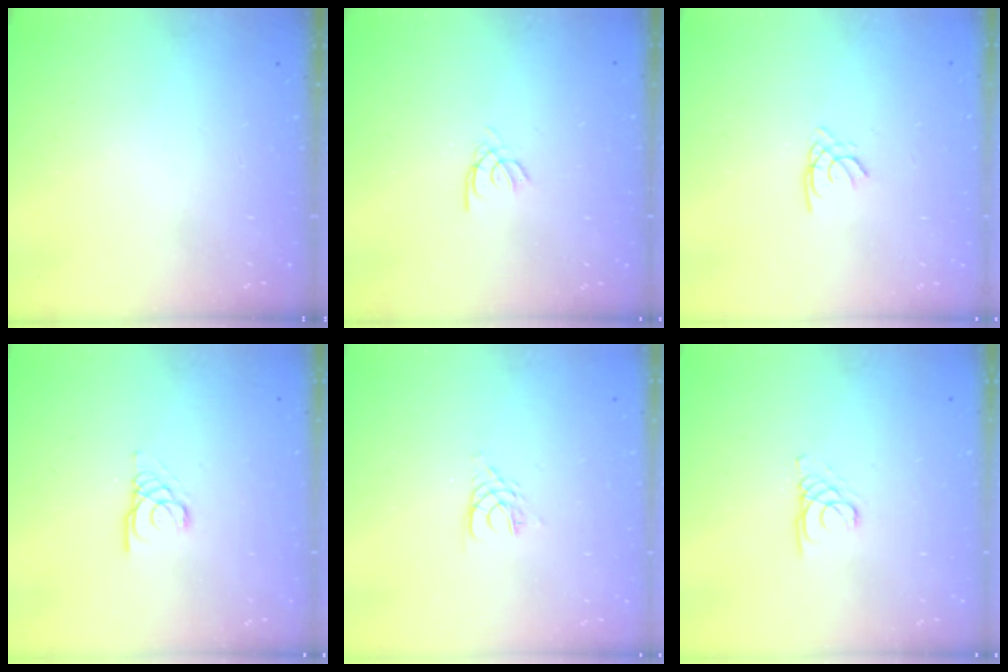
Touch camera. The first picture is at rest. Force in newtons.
{"total": 2.1, "press": 2.1, "slide": 0.2}
{"total": 1.2, "press": 1.1, "slide": 0.3}
{"total": 3.1, "press": 3.1, "slide": 0.2}
{"total": 3.0, "press": 2.9, "slide": 0.4}
{"total": 1.4, "press": 1.3, "slide": 0.1}